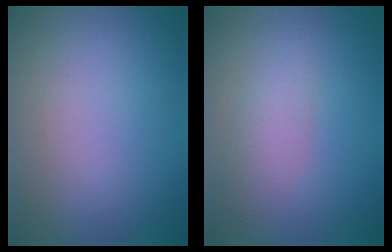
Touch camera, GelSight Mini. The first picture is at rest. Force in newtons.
{"total": 2.3, "press": 2.3, "slide": 0.1}